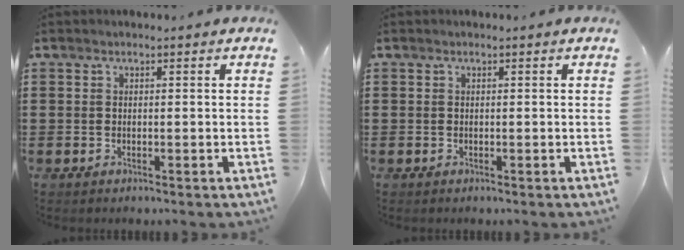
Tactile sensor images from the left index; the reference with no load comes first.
{"total": 0.0}